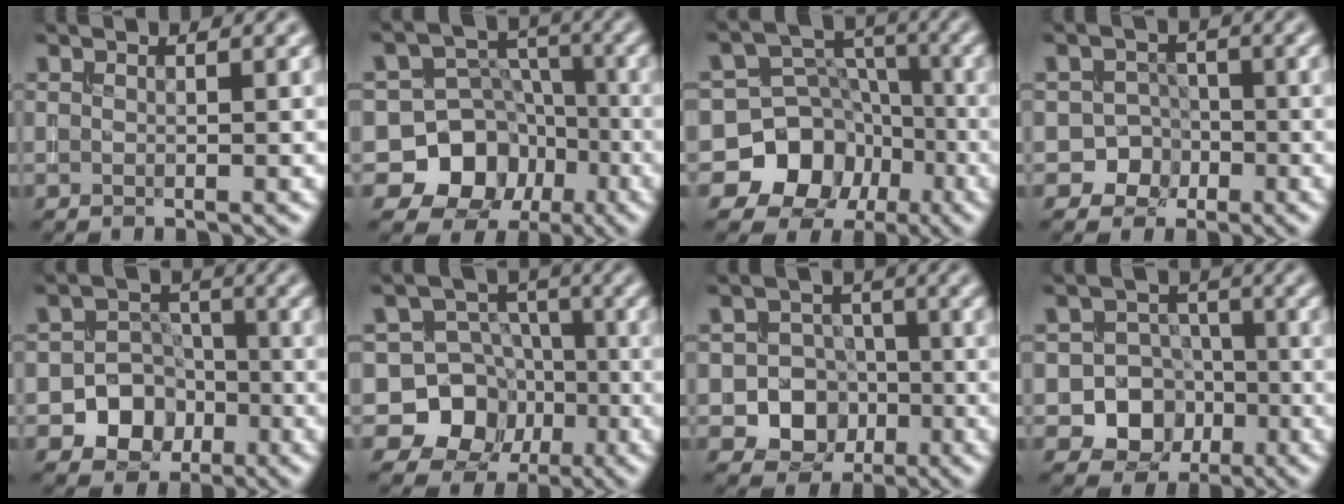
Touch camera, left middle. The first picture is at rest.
{"total": 9.7, "force": [-4.3, 8.4, 2.2], "torque": [-0.026, 0.002, -0.100]}
{"total": 10.8, "force": [-4.9, 9.5, 1.8], "torque": [-0.029, 0.002, -0.108]}
{"total": 3.6, "force": [-1.8, 3.2, 0.1], "torque": [0.039, 0.006, -0.036]}
{"total": 5.5, "force": [-2.2, 4.8, 1.4], "torque": [0.007, 0.004, -0.059]}
{"total": 9.3, "force": [-2.9, 8.5, 2.1], "torque": [-0.027, 0.011, -0.079]}
{"total": 6.5, "force": [-2.1, 5.9, 2.0], "torque": [-0.007, -0.001, -0.054]}
{"total": 7.5, "force": [-2.5, 6.7, 2.0], "torque": [-0.009, -0.002, -0.061]}